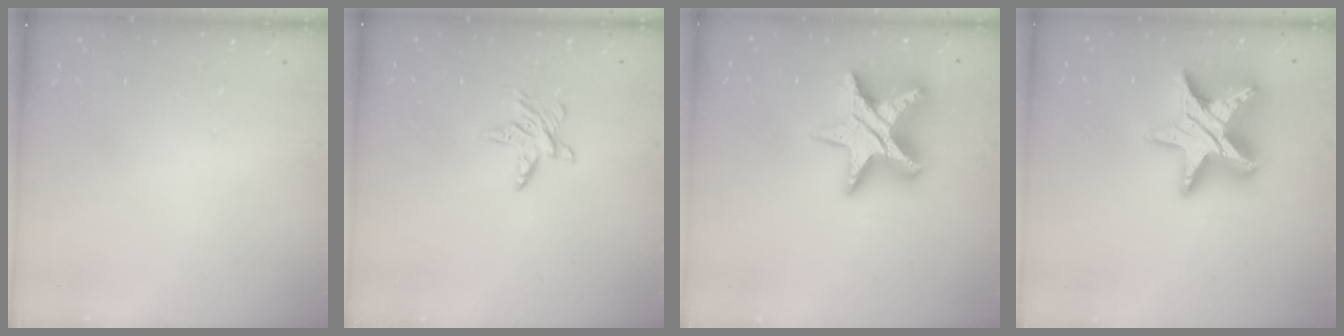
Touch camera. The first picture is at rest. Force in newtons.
{"total": 5.8, "press": 5.8, "slide": 0.5}
{"total": 18.1, "press": 18.0, "slide": 1.1}
{"total": 18.0, "press": 18.0, "slide": 1.2}